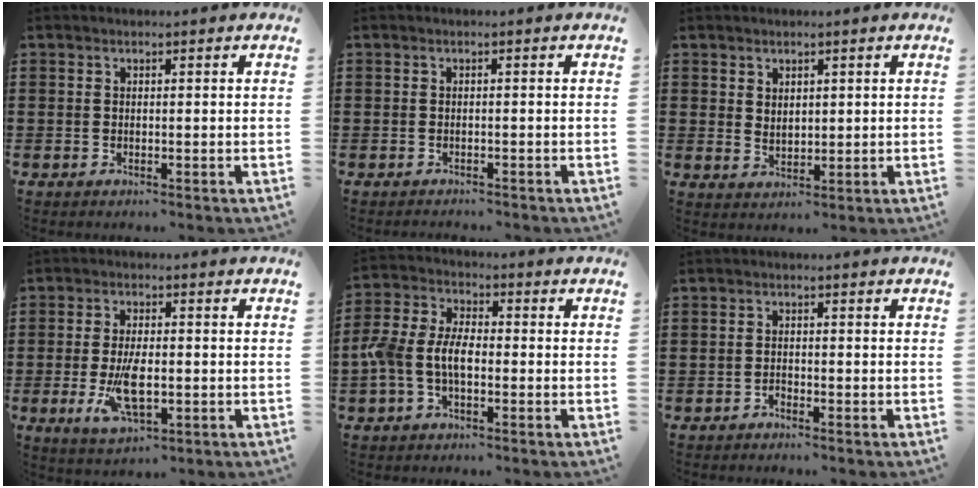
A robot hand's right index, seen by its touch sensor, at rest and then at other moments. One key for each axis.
{"total": 0.8, "fx": -0.8, "fy": -0.1, "fz": -0.1, "tx": -0.001, "ty": -0.002, "tz": -0.017}
{"total": 2.1, "fx": 1.6, "fy": 1.3, "fz": 0.3, "tx": -0.010, "ty": 0.005, "tz": 0.030}
{"total": 7.3, "fx": -1.5, "fy": 3.1, "fz": 6.5, "tx": -0.143, "ty": -0.009, "tz": -0.029}
{"total": 6.8, "fx": -1.7, "fy": 4.0, "fz": 5.3, "tx": -0.142, "ty": -0.004, "tz": -0.043}
{"total": 1.0, "fx": -0.9, "fy": 0.4, "fz": 0.1, "tx": -0.005, "ty": 0.000, "tz": -0.019}